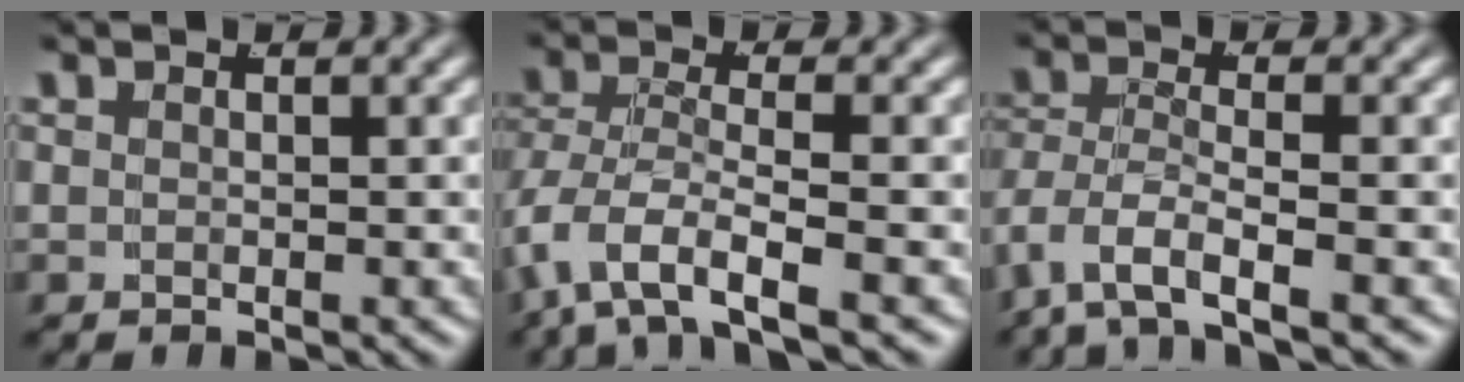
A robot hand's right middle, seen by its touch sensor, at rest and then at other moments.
{"total": 4.9, "force": [-2.2, 2.5, 3.6], "torque": [-0.114, -0.031, -0.021]}
{"total": 4.1, "force": [-2.0, 2.2, 2.8], "torque": [-0.095, -0.032, -0.018]}